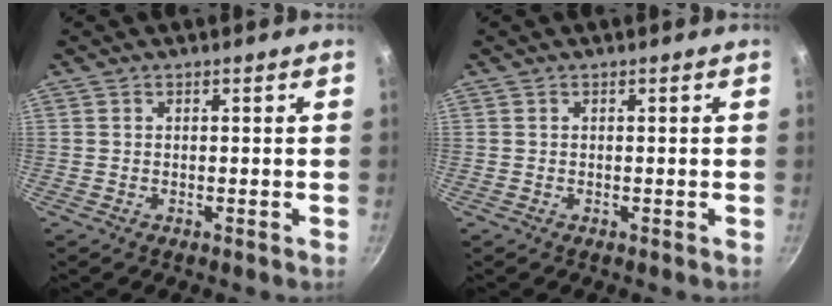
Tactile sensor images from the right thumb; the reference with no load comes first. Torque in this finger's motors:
{"motor_torque": [-0.16, -0.01, 0.01, 0.00, -0.01]}